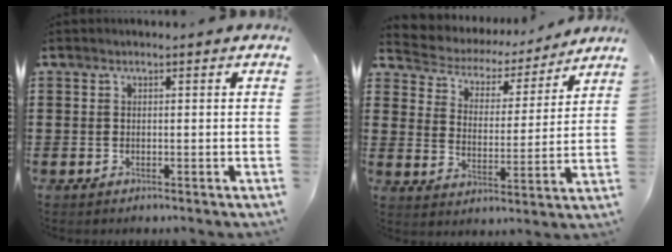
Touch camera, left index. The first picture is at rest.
{"total": 3.8, "force": [3.6, 1.2, 0.2], "torque": [-0.033, -0.028, 0.053]}